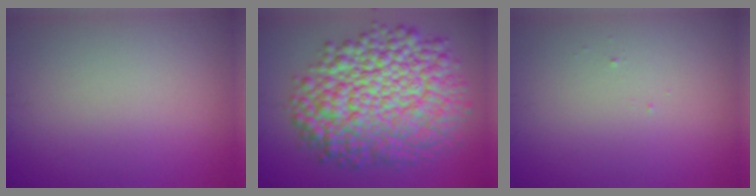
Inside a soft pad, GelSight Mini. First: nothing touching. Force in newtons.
{"total": 13.2, "press": 13.2, "slide": 0.2}
{"total": 0.0}